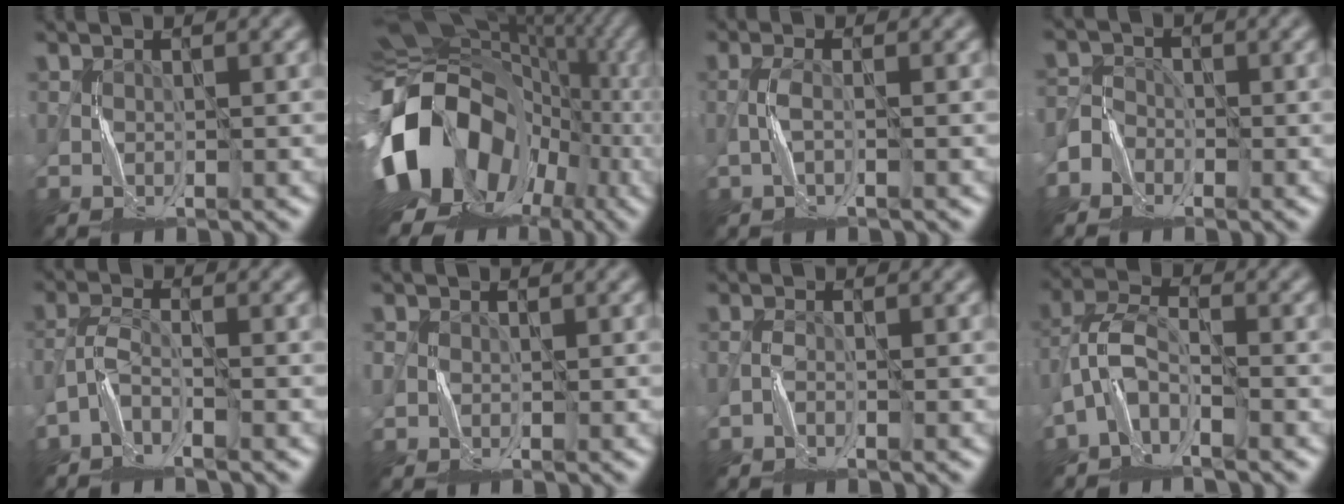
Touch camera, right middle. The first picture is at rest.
{"total": 18.6, "force": [-3.3, 14.7, 11.0], "torque": [-0.203, -0.007, -0.053]}
{"total": 1.1, "force": [-0.9, -0.1, 0.7], "torque": [-0.019, 0.008, -0.019]}
{"total": 2.6, "force": [-2.1, 1.5, -0.1], "torque": [0.013, 0.007, -0.046]}
{"total": 2.5, "force": [-2.3, 0.1, 0.8], "torque": [-0.022, 0.003, -0.056]}
{"total": 0.5, "force": [-0.3, 0.5, -0.1], "torque": [0.003, 0.001, -0.009]}
{"total": 1.1, "force": [-1.1, -0.1, -0.1], "torque": [0.001, 0.005, -0.025]}
{"total": 4.1, "force": [-2.8, 1.6, 2.4], "torque": [-0.052, 0.011, -0.066]}